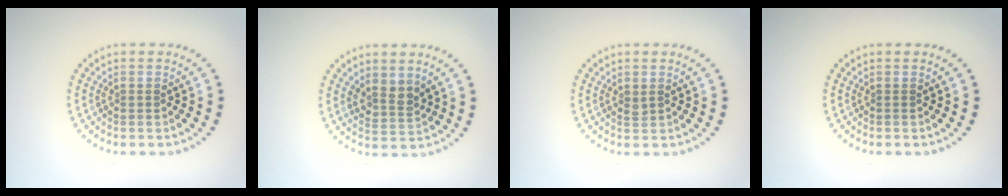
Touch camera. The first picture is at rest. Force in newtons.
{"total": 2.0, "press": 1.8, "slide": 1.0}
{"total": 0.5, "press": 0.5, "slide": 0.3}
{"total": 0.0}